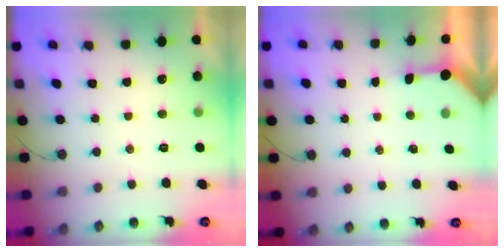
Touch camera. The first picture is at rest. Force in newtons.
{"total": 3.2, "press": 3.1, "slide": 0.3}